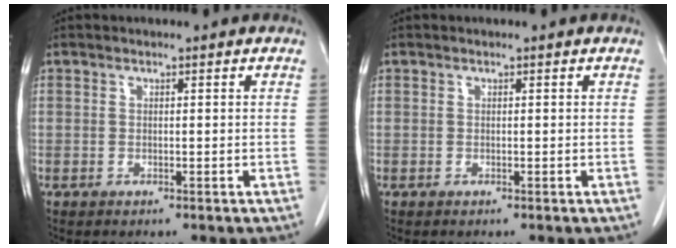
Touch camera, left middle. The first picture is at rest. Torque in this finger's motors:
{"motor_torque": [0.00, 0.00, -0.01, 0.00]}